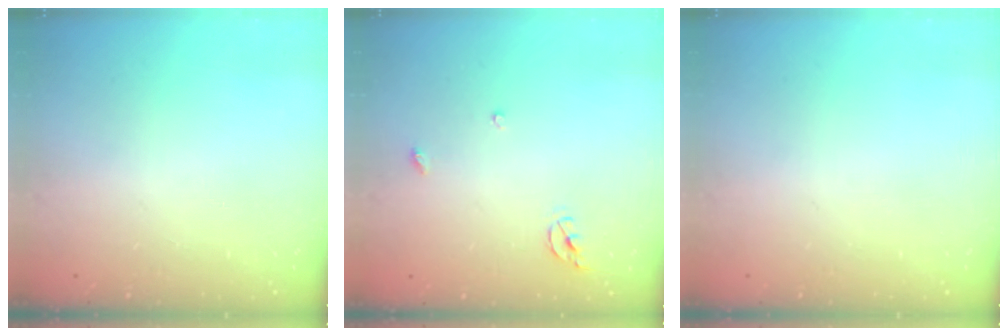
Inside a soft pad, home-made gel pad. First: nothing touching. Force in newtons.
{"total": 5.7, "press": 5.6, "slide": 0.5}
{"total": 0.0}